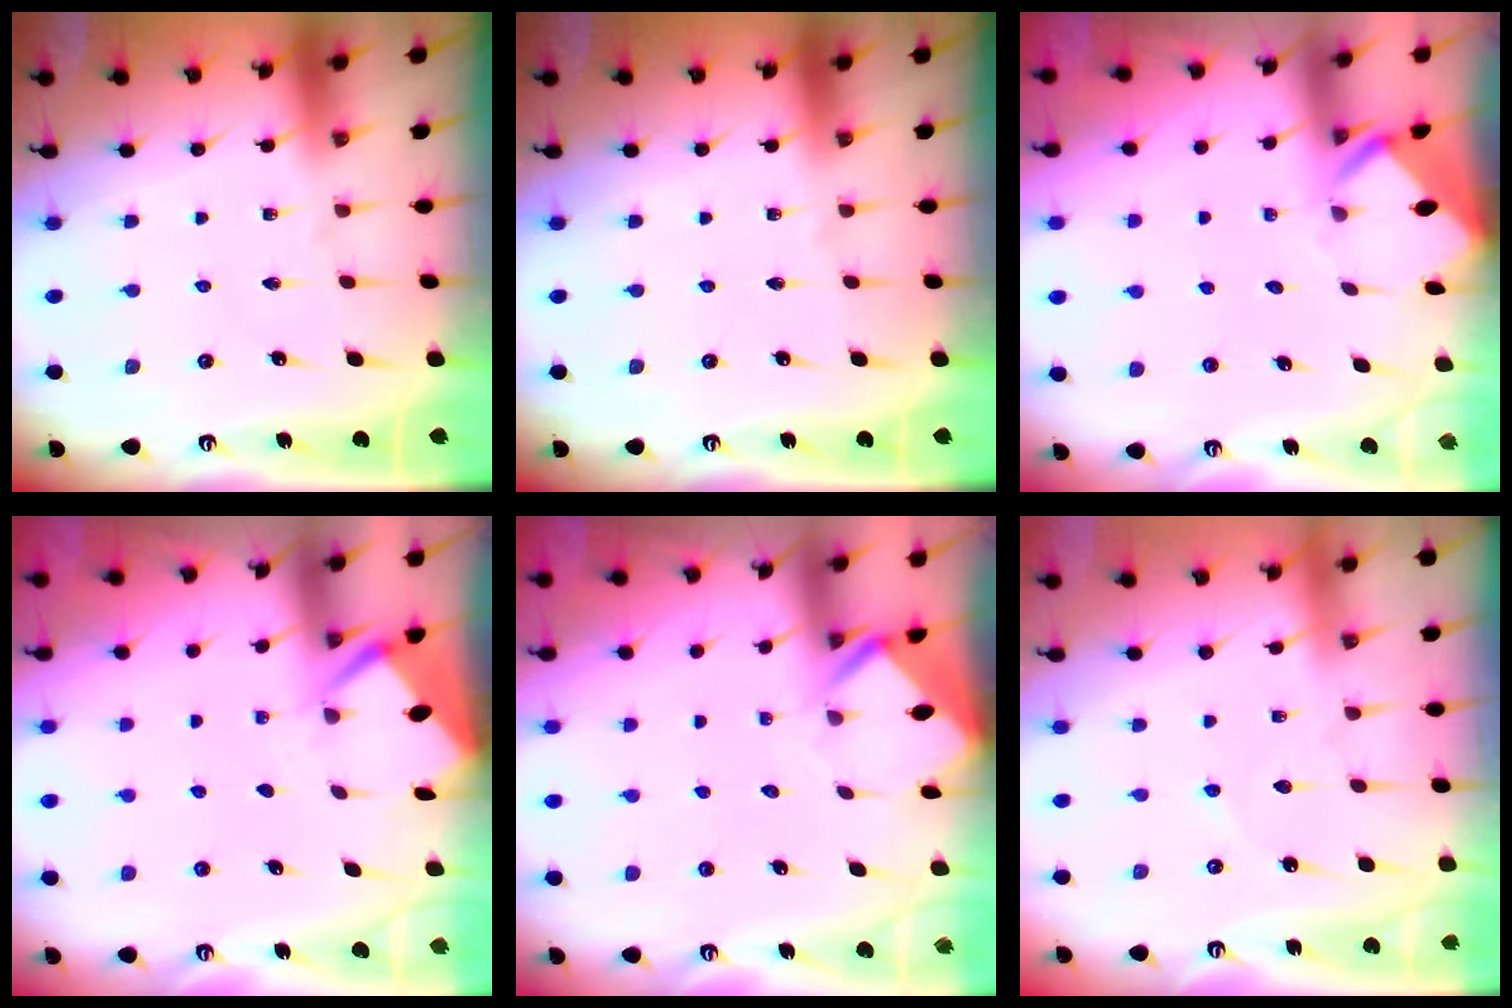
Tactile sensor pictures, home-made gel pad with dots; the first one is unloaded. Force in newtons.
{"total": 0.0}
{"total": 3.7, "press": 3.7, "slide": 0.2}
{"total": 2.7, "press": 2.7, "slide": 0.3}
{"total": 3.1, "press": 3.1, "slide": 0.3}
{"total": 2.4, "press": 2.4, "slide": 0.4}